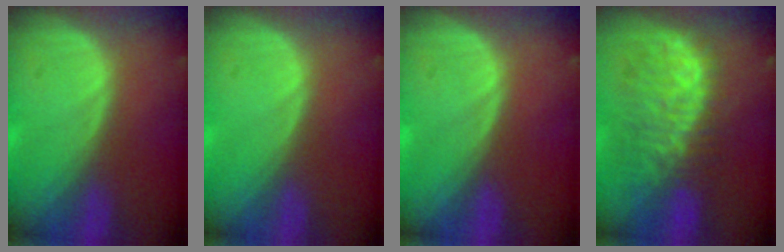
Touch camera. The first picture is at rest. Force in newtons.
{"total": 0.0}
{"total": 0.0}
{"total": 10.3, "press": 9.4, "slide": 4.3}